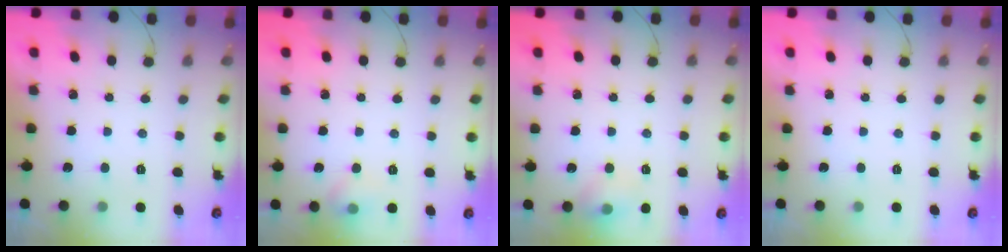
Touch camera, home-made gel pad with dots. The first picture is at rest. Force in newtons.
{"total": 9.0, "press": 6.0, "slide": 6.7}
{"total": 7.9, "press": 7.7, "slide": 1.5}
{"total": 0.0}